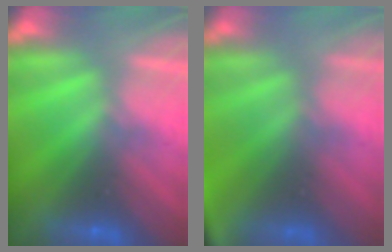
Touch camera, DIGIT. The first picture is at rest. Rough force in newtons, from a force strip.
{"total": 7.5}